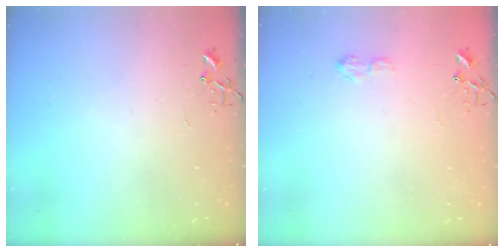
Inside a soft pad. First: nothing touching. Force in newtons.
{"total": 6.4, "press": 6.4, "slide": 0.8}